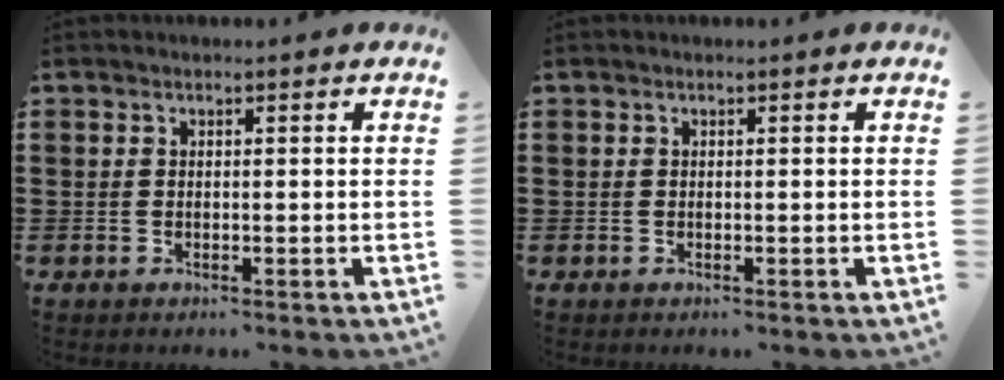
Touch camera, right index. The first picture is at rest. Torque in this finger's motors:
{"motor_torque": [0.00, 0.00, 0.00, 0.00]}